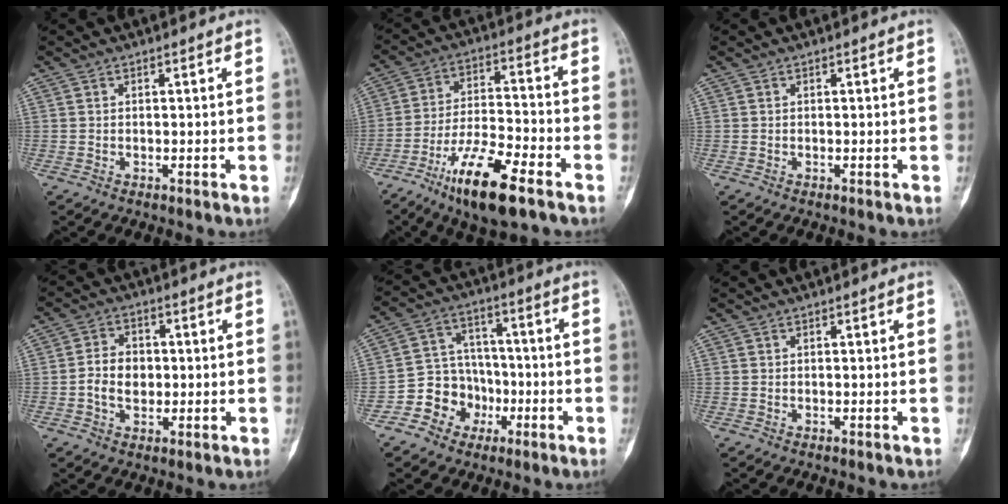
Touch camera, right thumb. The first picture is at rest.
{"total": 14.6, "force": [-8.7, 3.8, 11.1], "torque": [-0.199, 0.040, -0.152]}
{"total": 0.0}
{"total": 6.4, "force": [-0.5, 4.7, 4.2], "torque": [-0.058, 0.014, -0.014]}
{"total": 10.1, "force": [-4.0, 8.8, 2.7], "torque": [0.006, 0.054, -0.070]}
{"total": 0.0}